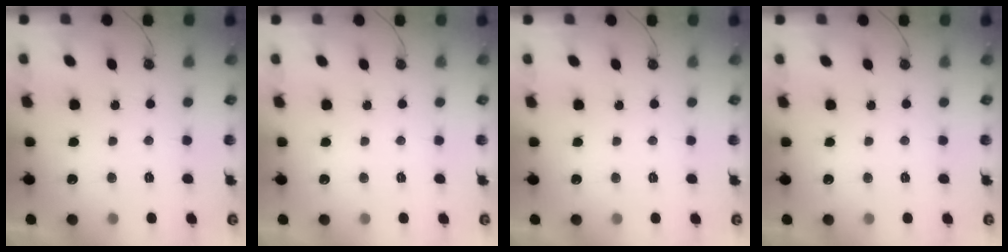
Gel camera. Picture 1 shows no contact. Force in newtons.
{"total": 0.0}
{"total": 0.0}
{"total": 0.0}